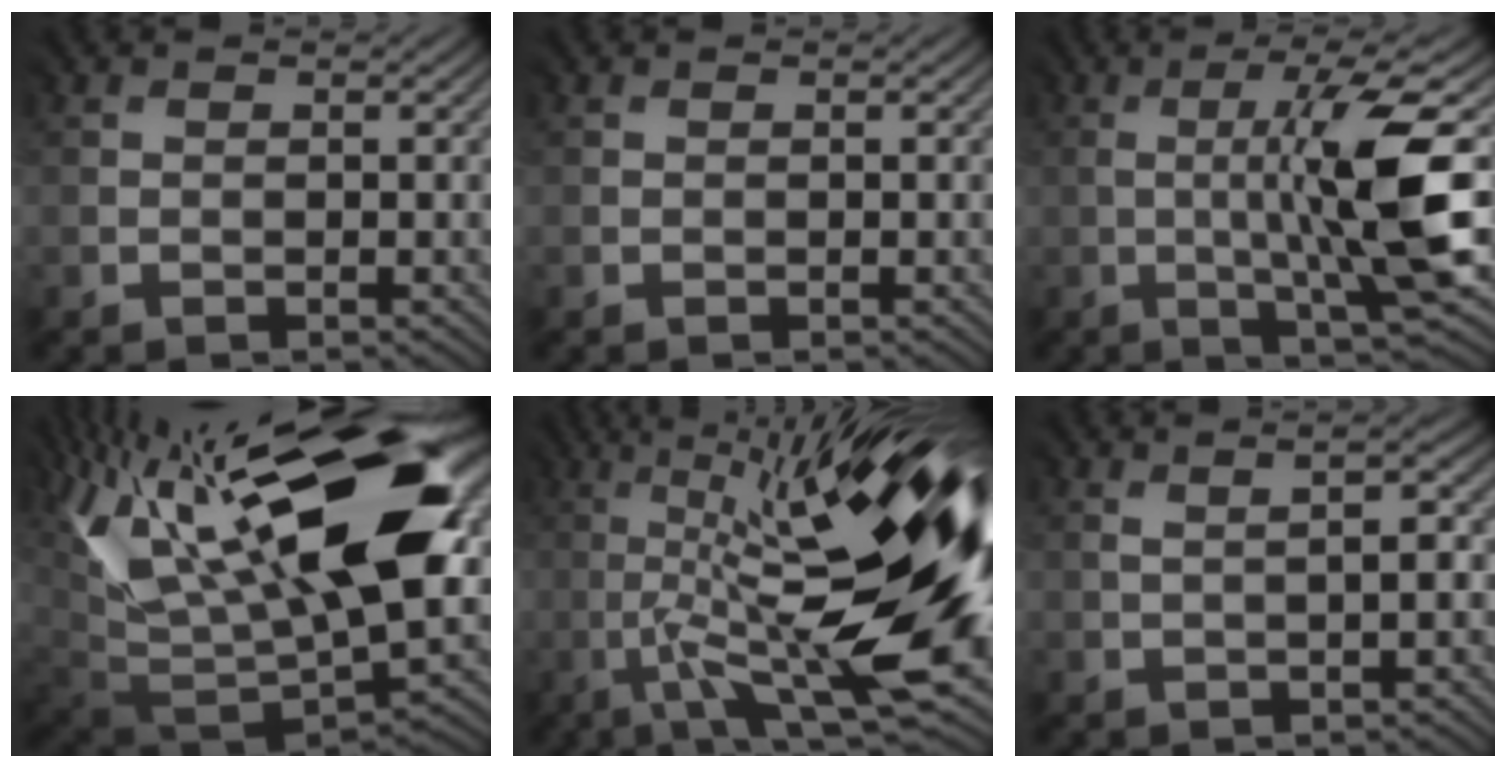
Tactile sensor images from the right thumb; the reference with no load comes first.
{"total": 0.0}
{"total": 10.8, "force": [-0.7, 1.0, 10.8], "torque": [-0.165, 0.016, -0.008]}
{"total": 20.0, "force": [7.9, 9.4, 15.8], "torque": [-0.305, -0.004, 0.164]}
{"total": 19.8, "force": [-1.8, 5.1, 19.1], "torque": [-0.286, 0.002, -0.025]}
{"total": 2.2, "force": [-0.1, 0.1, 2.2], "torque": [-0.032, 0.004, 0.004]}